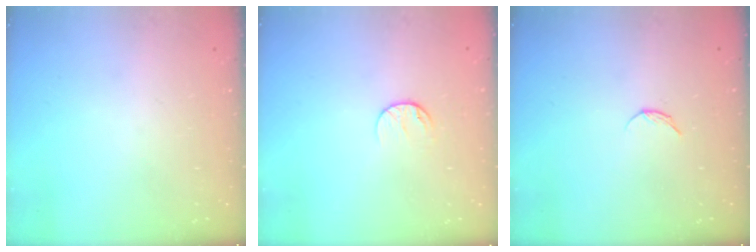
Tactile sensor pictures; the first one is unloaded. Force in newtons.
{"total": 6.8, "press": 6.8, "slide": 0.4}
{"total": 4.9, "press": 4.9, "slide": 0.6}